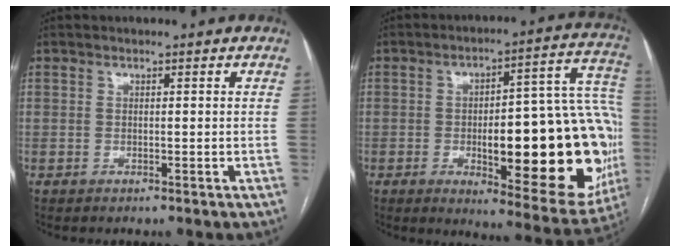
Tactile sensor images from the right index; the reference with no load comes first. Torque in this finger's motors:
{"motor_torque": [2.14, 0.00, 1.05, 0.21]}